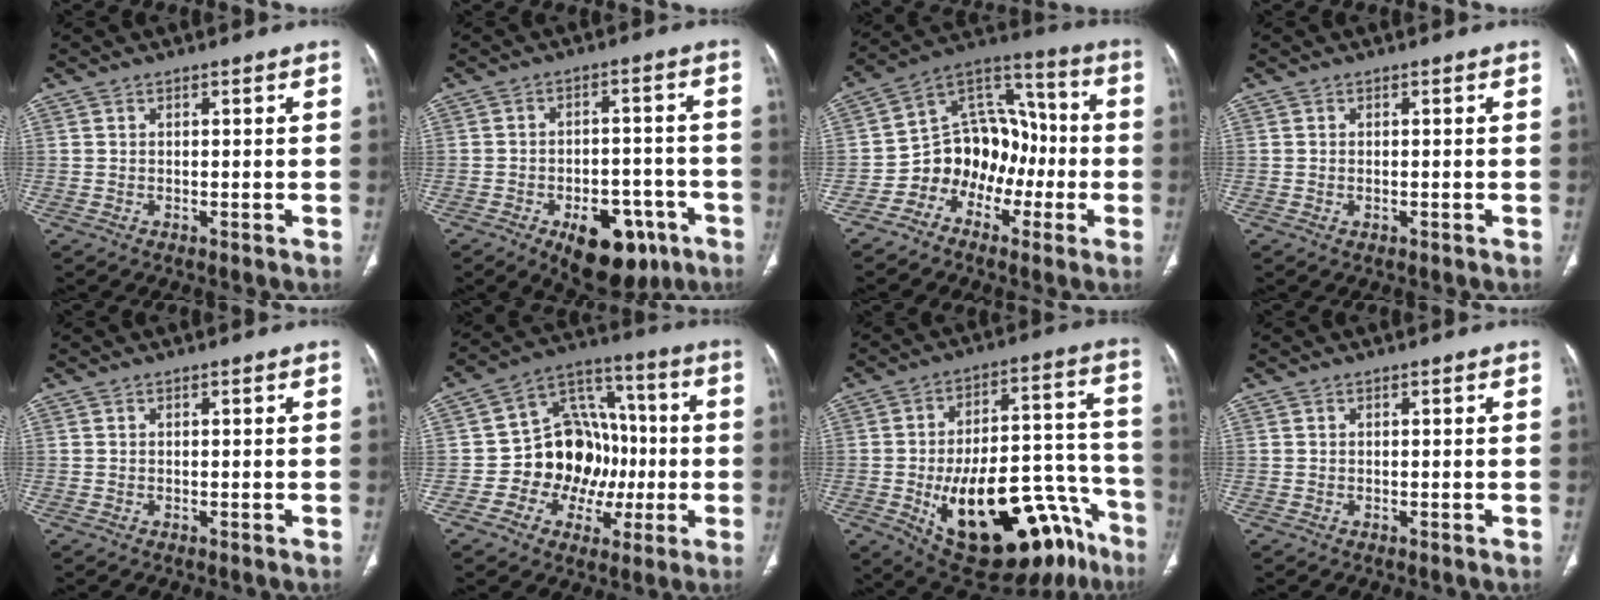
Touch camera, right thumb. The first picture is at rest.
{"total": 13.9, "force": [-7.2, 7.7, 9.1], "torque": [-0.092, 0.036, -0.091]}
{"total": 13.6, "force": [-4.8, 10.7, 6.8], "torque": [-0.056, 0.086, -0.094]}
{"total": 0.6, "force": [-0.2, 0.4, 0.5], "torque": [-0.013, 0.003, 0.000]}
{"total": 0.0}
{"total": 16.4, "force": [-1.8, 13.1, 9.7], "torque": [-0.092, 0.039, -0.027]}
{"total": 29.3, "force": [-13.8, 13.3, 22.1], "torque": [-0.259, 0.074, -0.188]}
{"total": 0.0}